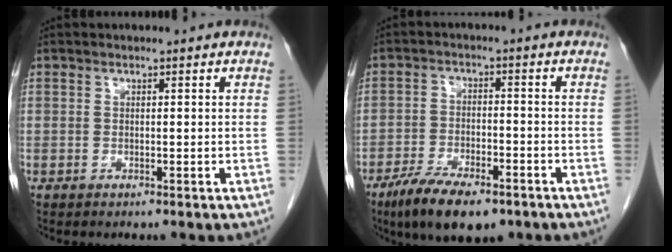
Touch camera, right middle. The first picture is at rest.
{"total": 10.4, "force": [-7.2, 3.4, 6.7], "torque": [-0.116, -0.014, -0.120]}